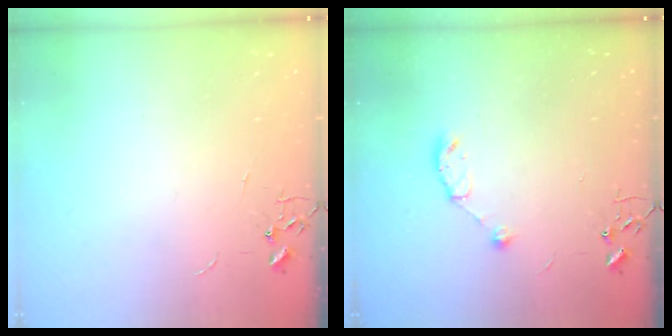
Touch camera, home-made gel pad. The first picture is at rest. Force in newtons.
{"total": 8.1, "press": 8.0, "slide": 1.0}